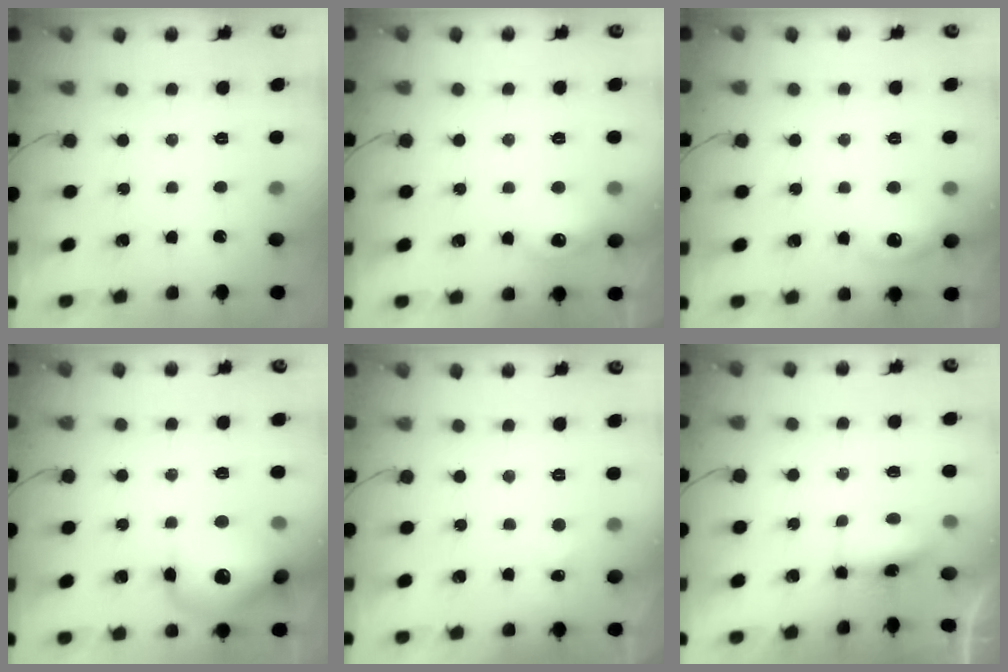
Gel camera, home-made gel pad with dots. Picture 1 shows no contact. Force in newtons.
{"total": 9.5, "press": 9.5, "slide": 0.5}
{"total": 10.1, "press": 10.0, "slide": 1.0}
{"total": 17.1, "press": 17.1, "slide": 1.3}
{"total": 4.3, "press": 4.1, "slide": 1.3}
{"total": 12.4, "press": 6.0, "slide": 10.9}